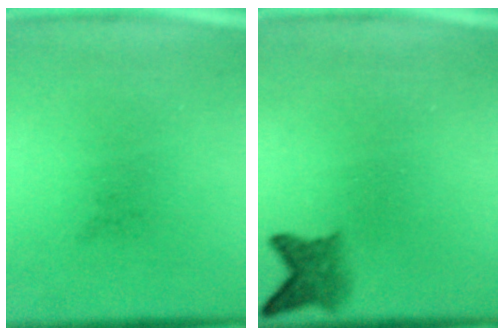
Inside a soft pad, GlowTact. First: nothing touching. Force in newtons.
{"total": 2.9}